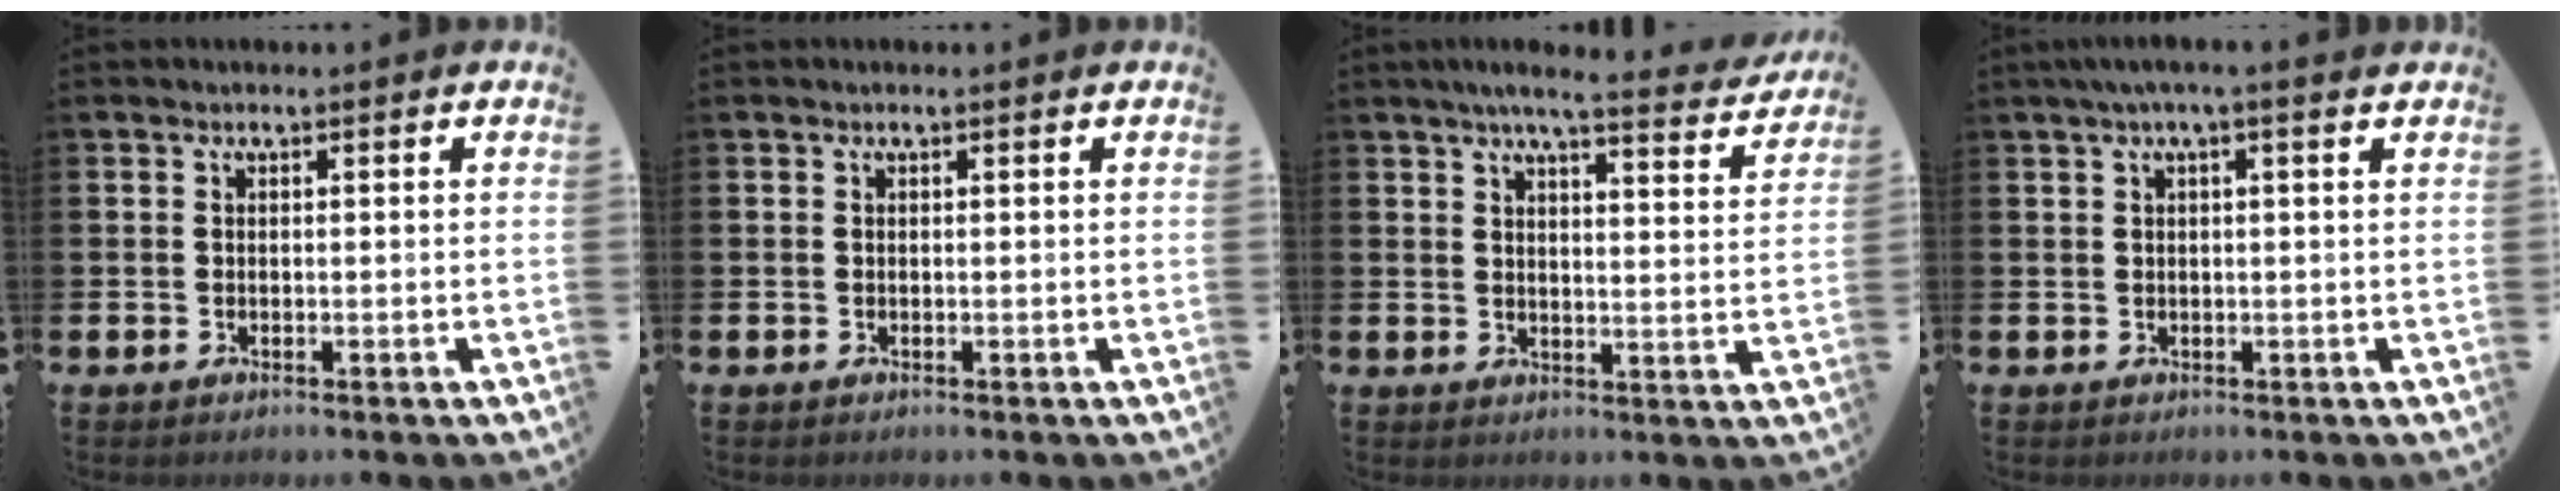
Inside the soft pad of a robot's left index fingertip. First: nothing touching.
{"total": 0.0}
{"total": 5.6, "force": [5.1, 0.2, 2.2], "torque": [-0.050, -0.028, 0.084]}
{"total": 2.3, "force": [1.3, 0.0, 1.9], "torque": [-0.036, 0.003, 0.023]}